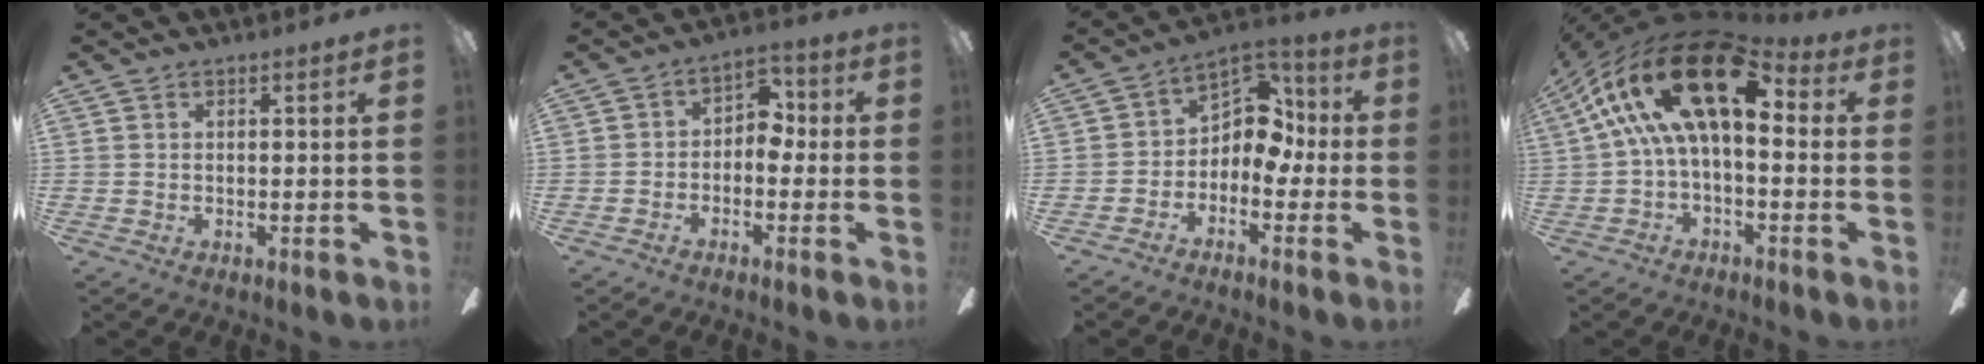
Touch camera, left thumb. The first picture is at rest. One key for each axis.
{"total": 5.5, "fx": -1.4, "fy": 4.3, "fz": 3.1, "tx": -0.050, "ty": 0.021, "tz": -0.025}
{"total": 9.6, "fx": 0.6, "fy": 7.7, "fz": 5.7, "tx": -0.079, "ty": 0.004, "tz": 0.016}
{"total": 23.4, "fx": 7.8, "fy": 10.8, "fz": 19.3, "tx": -0.352, "ty": -0.030, "tz": 0.137}